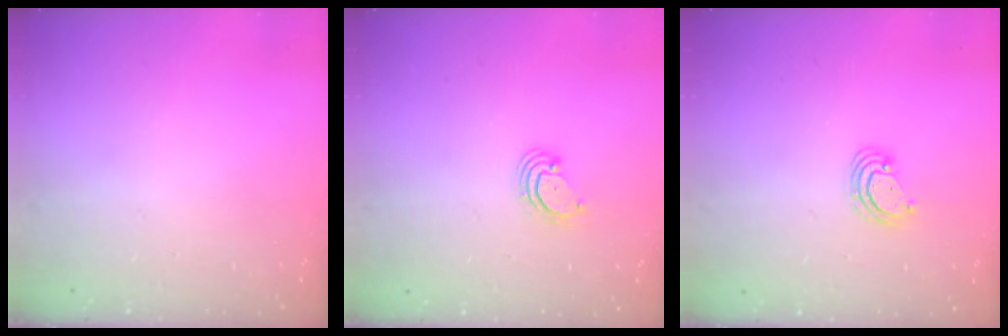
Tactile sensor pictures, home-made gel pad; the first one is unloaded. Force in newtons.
{"total": 3.0, "press": 3.0, "slide": 0.3}
{"total": 3.2, "press": 3.2, "slide": 0.3}